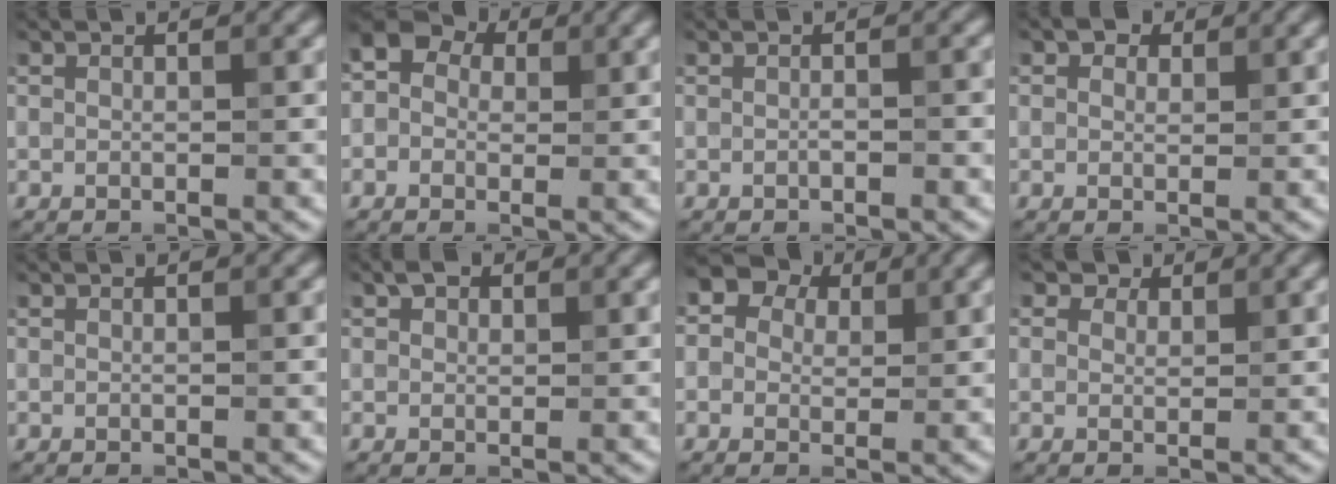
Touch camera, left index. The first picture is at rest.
{"total": 5.1, "force": [1.2, 4.2, 2.5], "torque": [-0.014, 0.023, -0.030]}
{"total": 0.8, "force": [-0.3, 0.2, 0.8], "torque": [-0.014, -0.001, -0.009]}
{"total": 1.6, "force": [0.9, 1.0, 0.8], "torque": [-0.012, 0.001, 0.007]}
{"total": 0.0}
{"total": 1.3, "force": [0.7, 0.9, 0.6], "torque": [-0.009, 0.003, 0.009]}
{"total": 6.4, "force": [2.7, 5.0, 2.9], "torque": [-0.033, 0.029, -0.003]}
{"total": 2.5, "force": [1.8, 1.4, 0.8], "torque": [-0.015, -0.002, 0.019]}